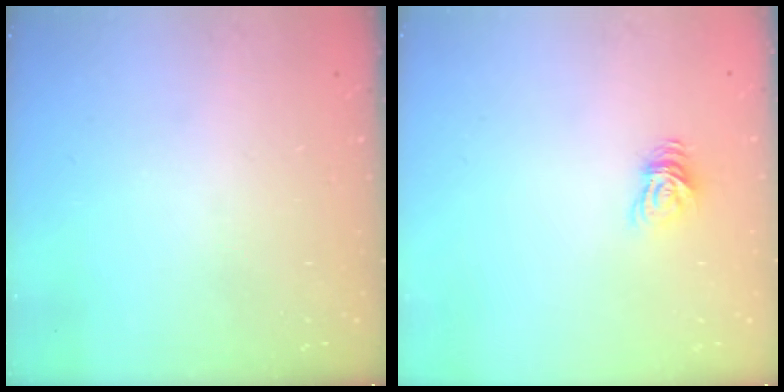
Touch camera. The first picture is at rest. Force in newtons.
{"total": 6.2, "press": 6.1, "slide": 0.6}